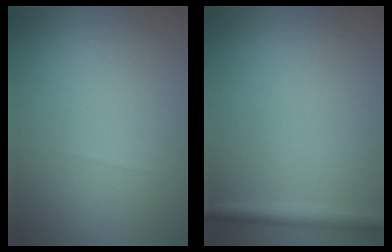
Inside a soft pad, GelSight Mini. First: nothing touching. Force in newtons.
{"total": 1.7, "press": 1.7, "slide": 0.1}